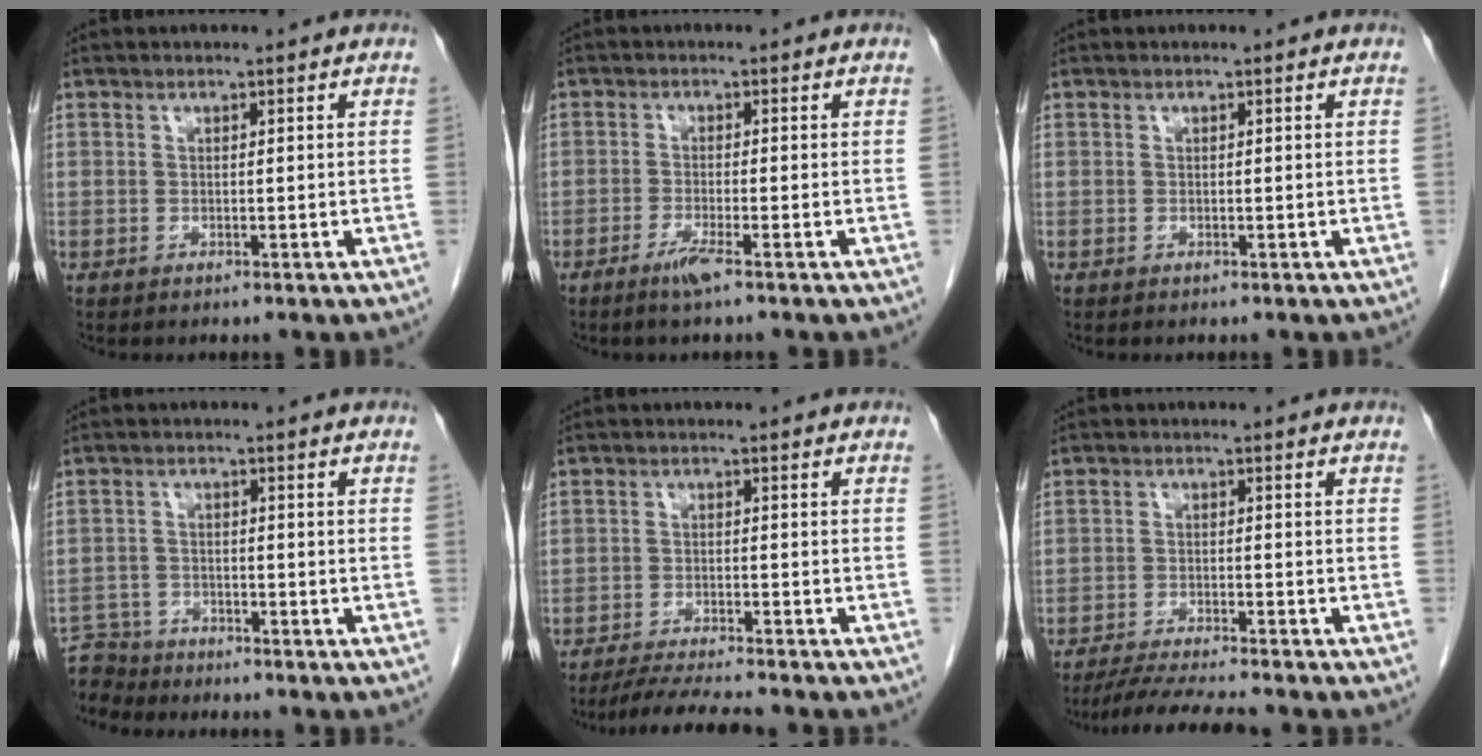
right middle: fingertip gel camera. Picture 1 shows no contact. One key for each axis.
{"total": 2.8, "fx": -1.8, "fy": -0.3, "fz": 2.1, "tx": -0.047, "ty": -0.007, "tz": -0.040}
{"total": 0.0}
{"total": 6.1, "fx": -5.8, "fy": 1.8, "fz": -0.6, "tx": 0.013, "ty": -0.002, "tz": -0.111}
{"total": 7.1, "fx": -6.5, "fy": -0.4, "fz": 3.0, "tx": -0.051, "ty": -0.020, "tz": -0.107}
{"total": 7.9, "fx": -7.1, "fy": -0.4, "fz": 3.4, "tx": -0.057, "ty": -0.021, "tz": -0.117}